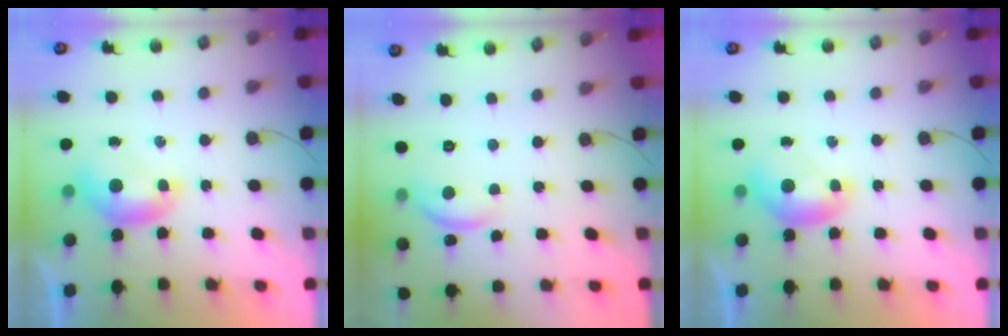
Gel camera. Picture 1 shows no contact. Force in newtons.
{"total": 5.8, "press": 5.8, "slide": 0.6}
{"total": 0.0}